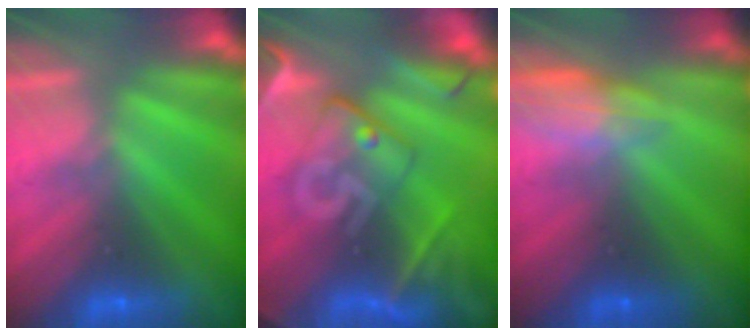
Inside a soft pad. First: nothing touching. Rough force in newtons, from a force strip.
{"total": 7.1}
{"total": 2.8}